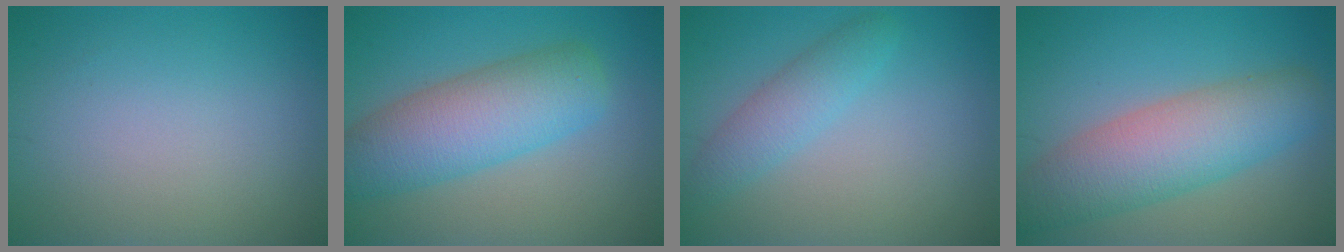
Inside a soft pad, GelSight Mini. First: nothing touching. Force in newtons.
{"total": 7.3, "press": 7.3, "slide": 0.3}
{"total": 2.8, "press": 2.8, "slide": 0.1}
{"total": 7.3, "press": 7.3, "slide": 0.3}